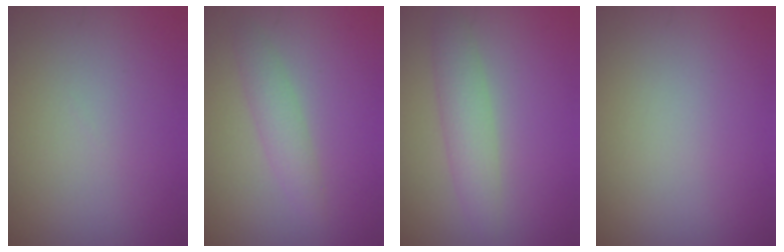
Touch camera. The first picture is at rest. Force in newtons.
{"total": 2.1, "press": 2.1, "slide": 0.1}
{"total": 3.0, "press": 3.0, "slide": 0.1}
{"total": 0.0}